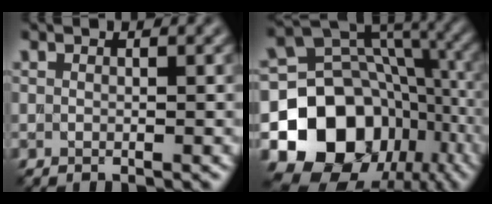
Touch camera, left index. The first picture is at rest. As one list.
[{"total": 14.9, "force": [-5.3, 11.8, 7.4], "torque": [-0.140, -0.005, -0.101]}]